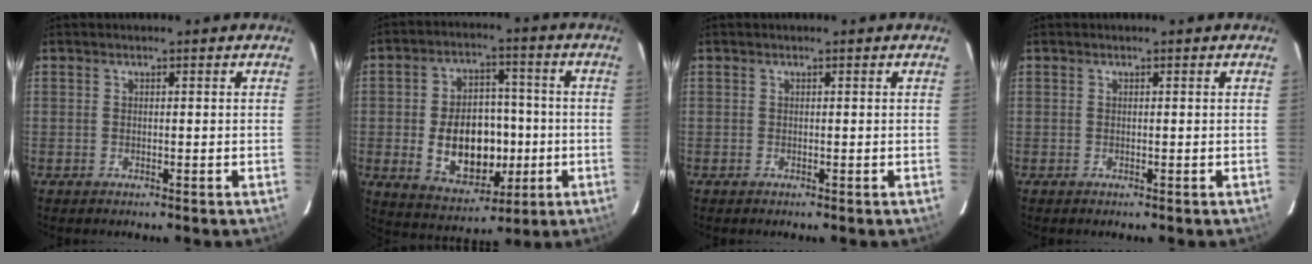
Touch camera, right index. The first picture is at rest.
{"total": 14.0, "force": [-2.3, 9.4, 10.0], "torque": [-0.198, 0.014, -0.012]}
{"total": 0.0}
{"total": 0.0}